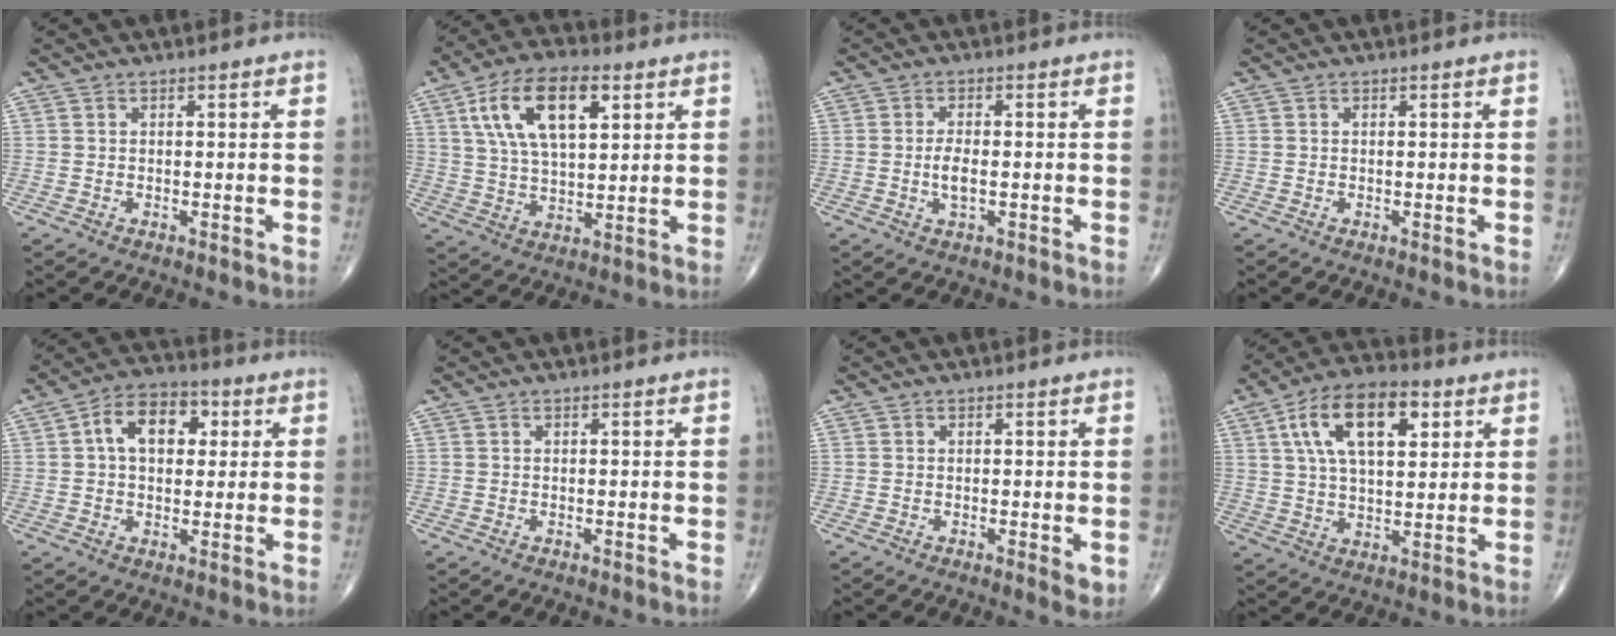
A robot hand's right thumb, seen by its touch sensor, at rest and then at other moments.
{"total": 15.5, "force": [6.0, 7.3, 12.3], "torque": [-0.212, -0.005, 0.107]}
{"total": 3.5, "force": [-0.5, 1.5, 3.1], "torque": [-0.059, 0.000, -0.010]}
{"total": 0.0}
{"total": 10.6, "force": [2.4, 6.8, 7.7], "torque": [-0.105, 0.017, 0.032]}
{"total": 0.0}
{"total": 2.1, "force": [-0.3, 0.6, 2.0], "torque": [-0.027, -0.007, -0.006]}
{"total": 15.9, "force": [5.8, 7.9, 12.5], "torque": [-0.202, 0.002, 0.097]}